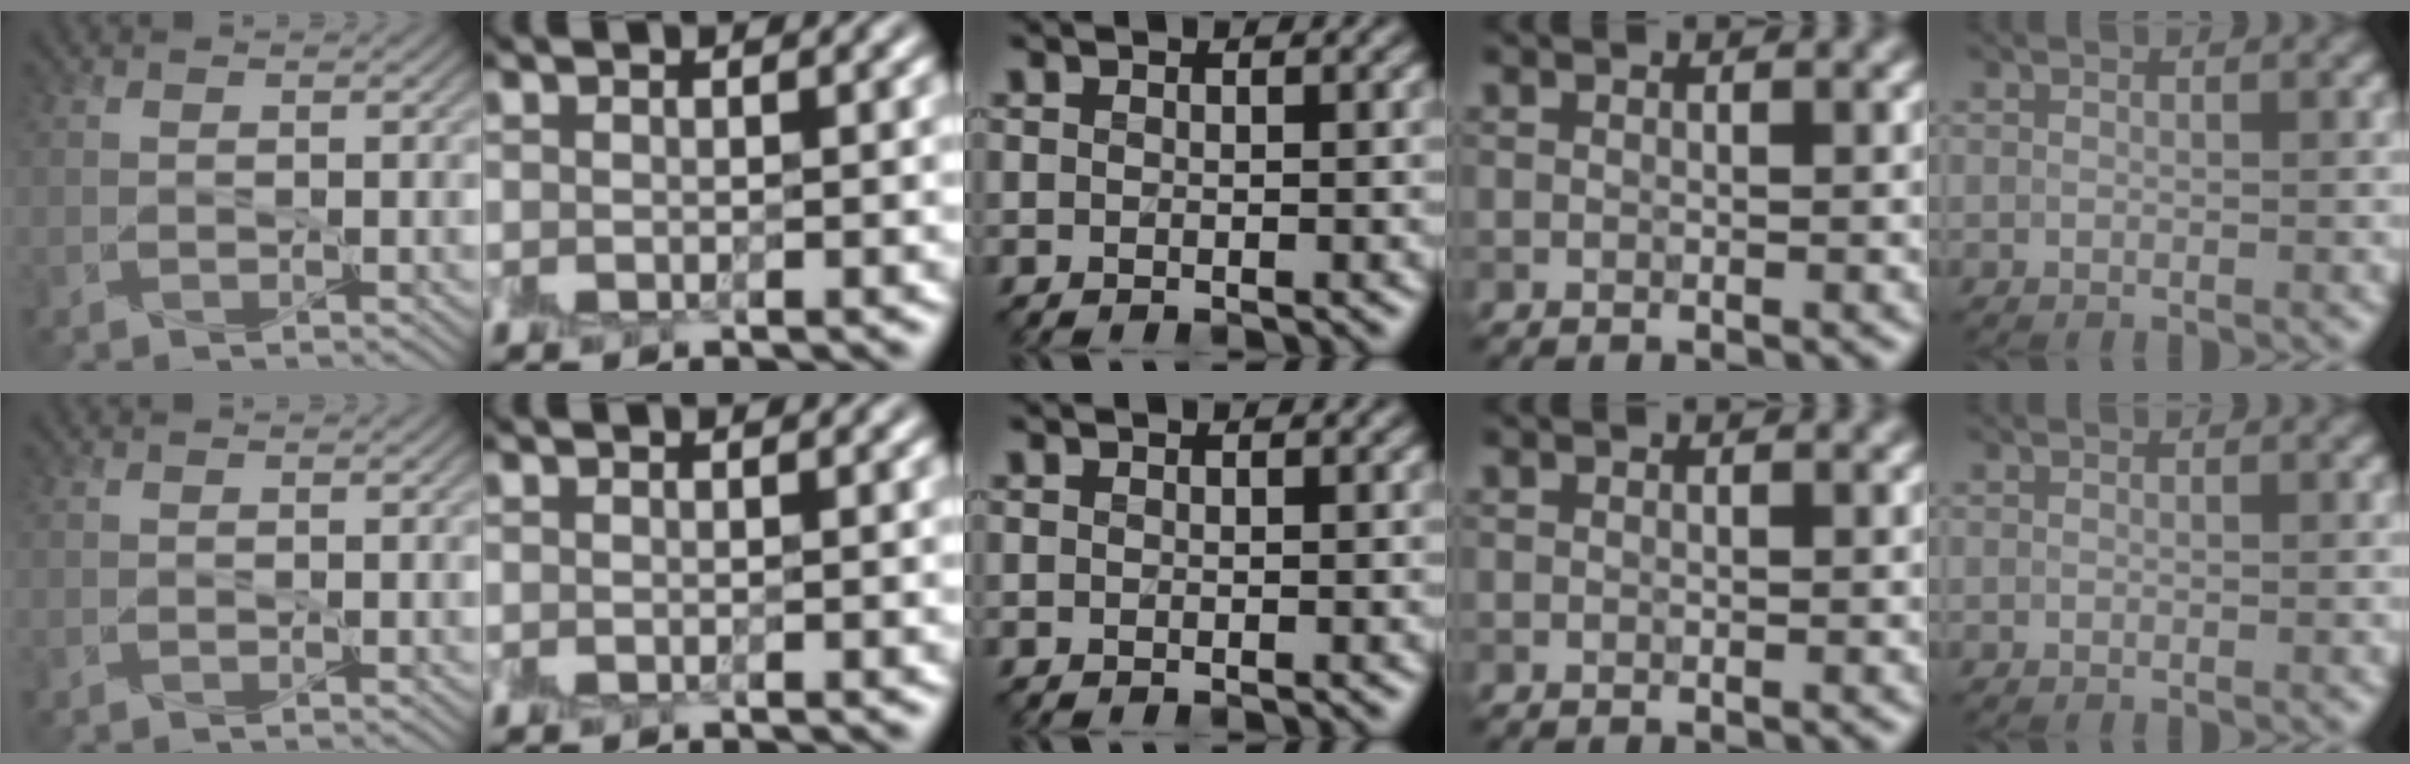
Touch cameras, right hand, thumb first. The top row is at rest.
{}